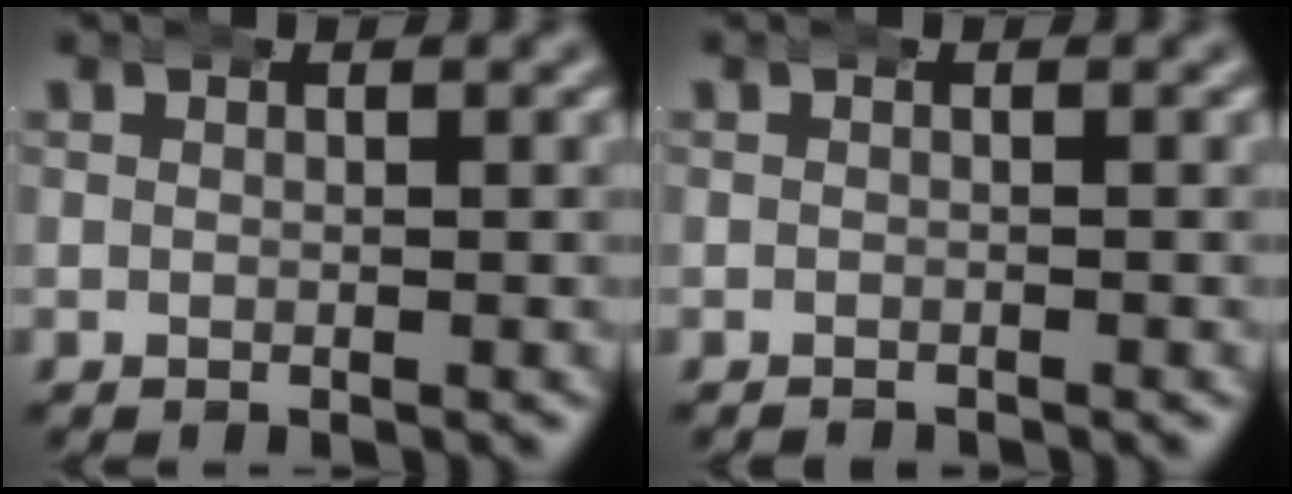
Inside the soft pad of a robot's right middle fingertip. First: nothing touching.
{"total": 0.6, "force": [-0.6, 0.0, -0.1], "torque": [-0.003, -0.006, -0.008]}